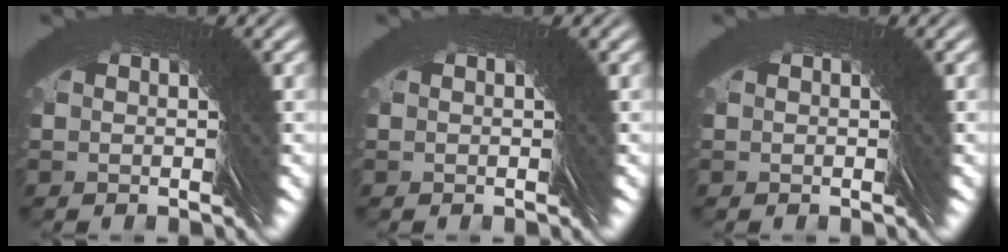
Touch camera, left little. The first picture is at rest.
{"total": 0.0}
{"total": 0.0}